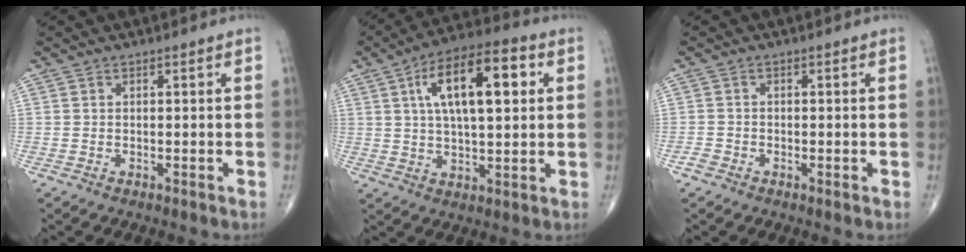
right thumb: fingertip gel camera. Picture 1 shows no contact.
{"total": 16.1, "force": [4.4, 6.5, 14.1], "torque": [-0.221, 0.012, 0.067]}
{"total": 1.4, "force": [-0.8, 0.9, 0.6], "torque": [-0.007, 0.001, -0.021]}